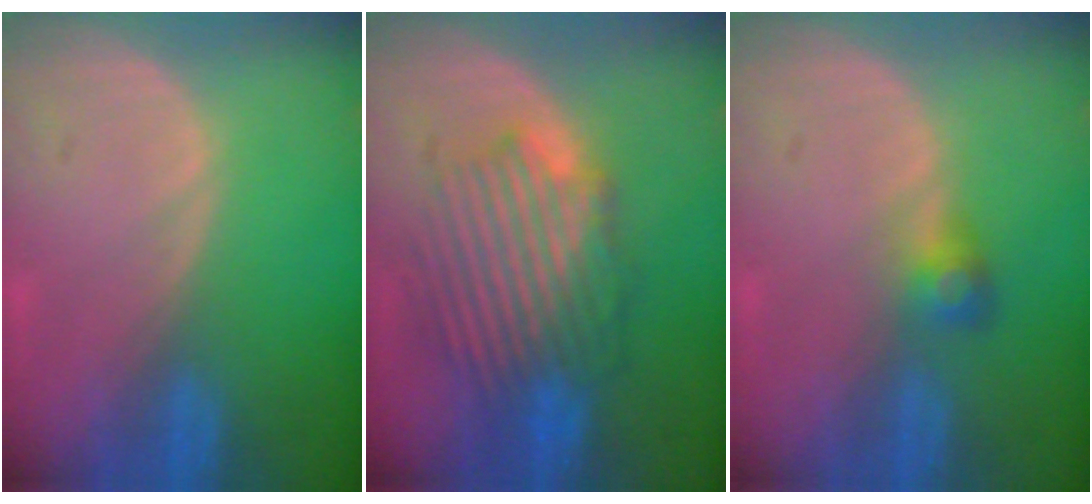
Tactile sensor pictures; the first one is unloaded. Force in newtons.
{"total": 8.7, "press": 8.6, "slide": 1.6}
{"total": 2.6, "press": 2.5, "slide": 0.7}